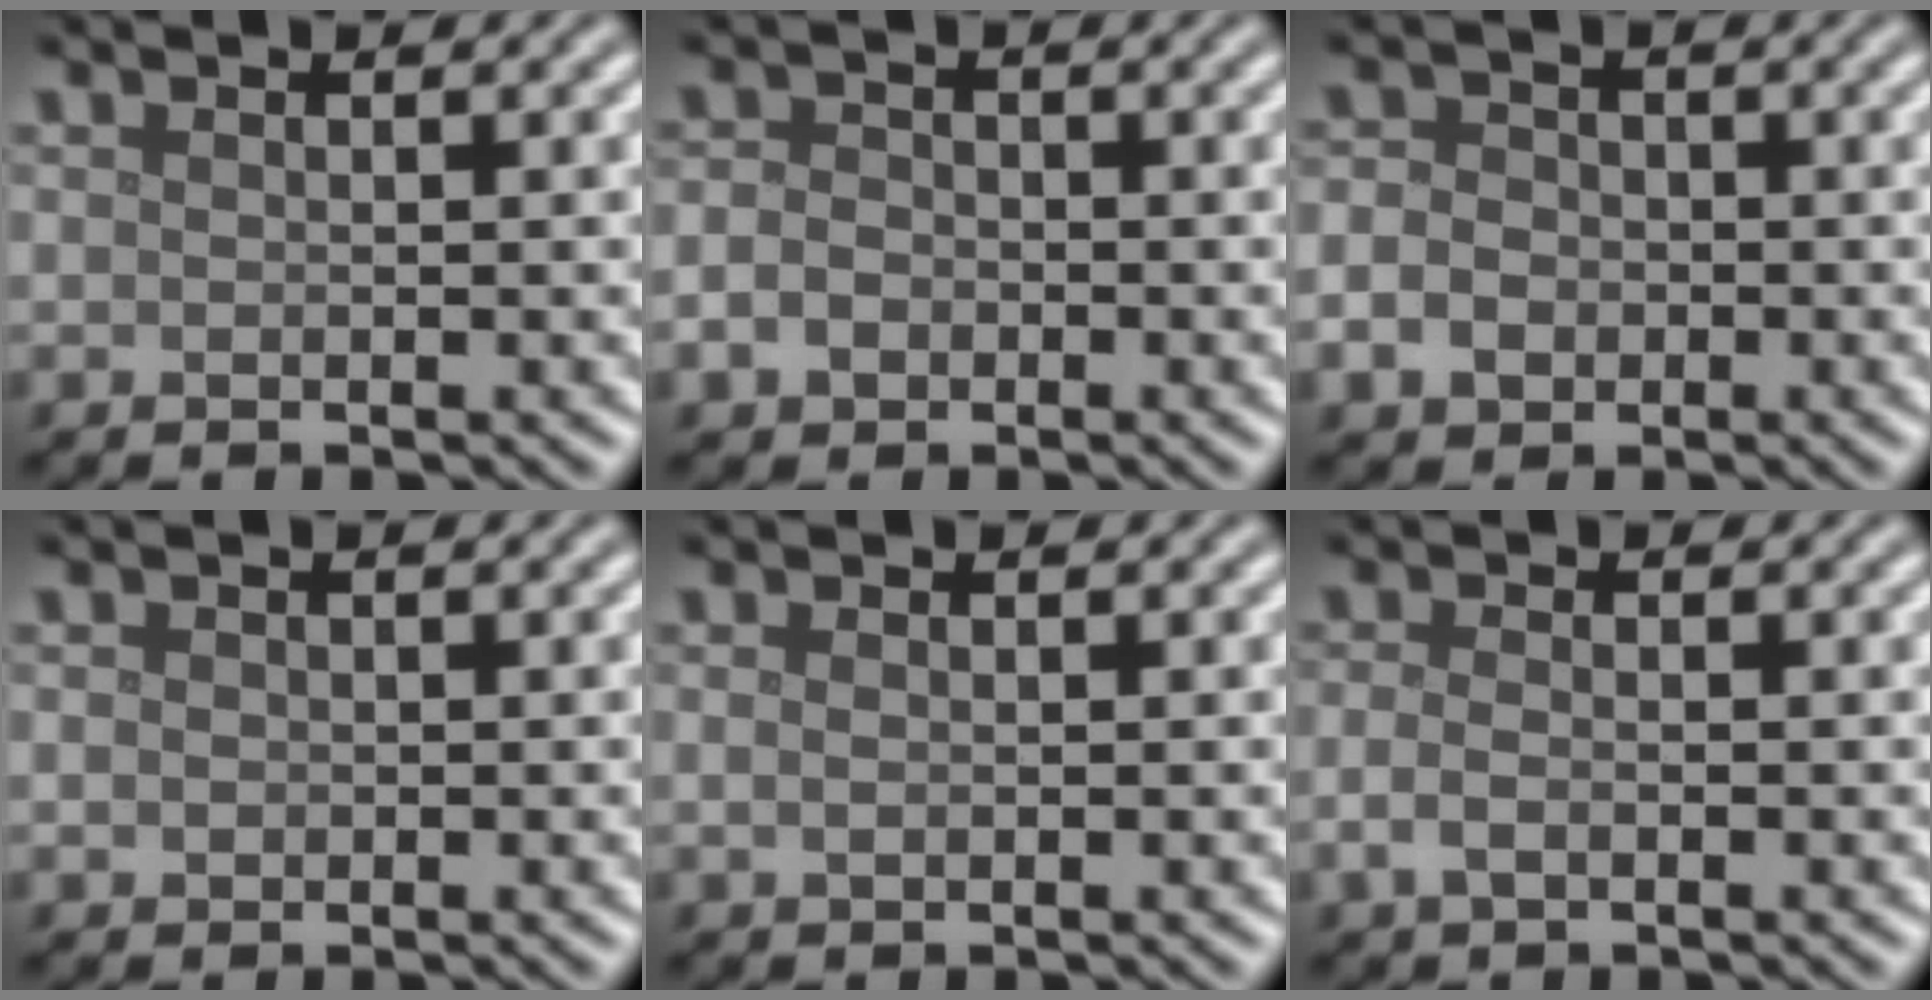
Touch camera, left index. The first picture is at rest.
{"total": 2.3, "force": [-0.8, 1.8, 1.1], "torque": [-0.014, -0.002, -0.020]}
{"total": 3.4, "force": [-0.9, 2.8, 1.7], "torque": [-0.021, -0.004, -0.021]}
{"total": 0.8, "force": [0.0, 0.8, 0.3], "torque": [-0.004, -0.001, -0.002]}
{"total": 0.6, "force": [0.1, 0.4, 0.5], "torque": [-0.013, 0.001, 0.002]}
{"total": 1.7, "force": [-0.6, 0.9, 1.3], "torque": [-0.033, -0.003, -0.016]}